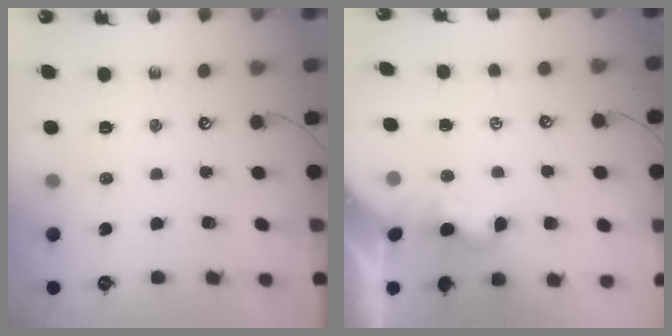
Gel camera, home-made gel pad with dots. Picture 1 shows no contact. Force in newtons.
{"total": 1.9, "press": 1.9, "slide": 0.5}